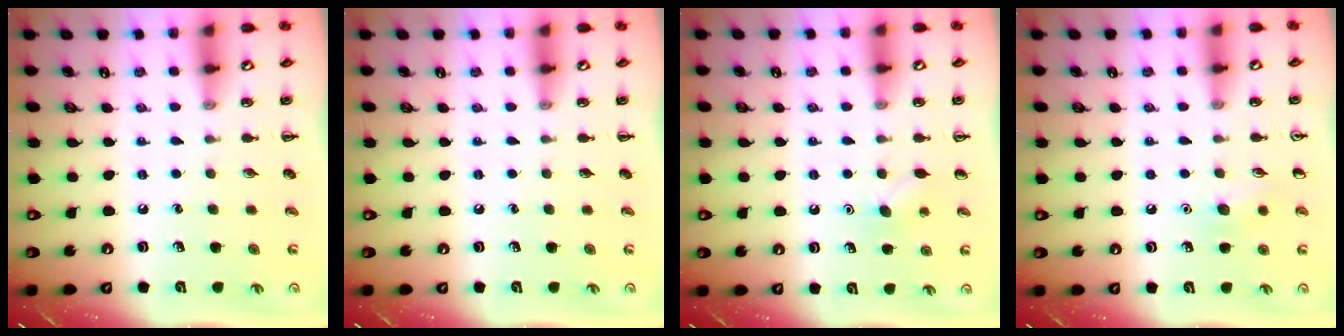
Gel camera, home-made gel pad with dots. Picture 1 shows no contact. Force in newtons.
{"total": 0.0}
{"total": 4.8, "press": 4.5, "slide": 1.4}
{"total": 6.2, "press": 5.9, "slide": 1.8}